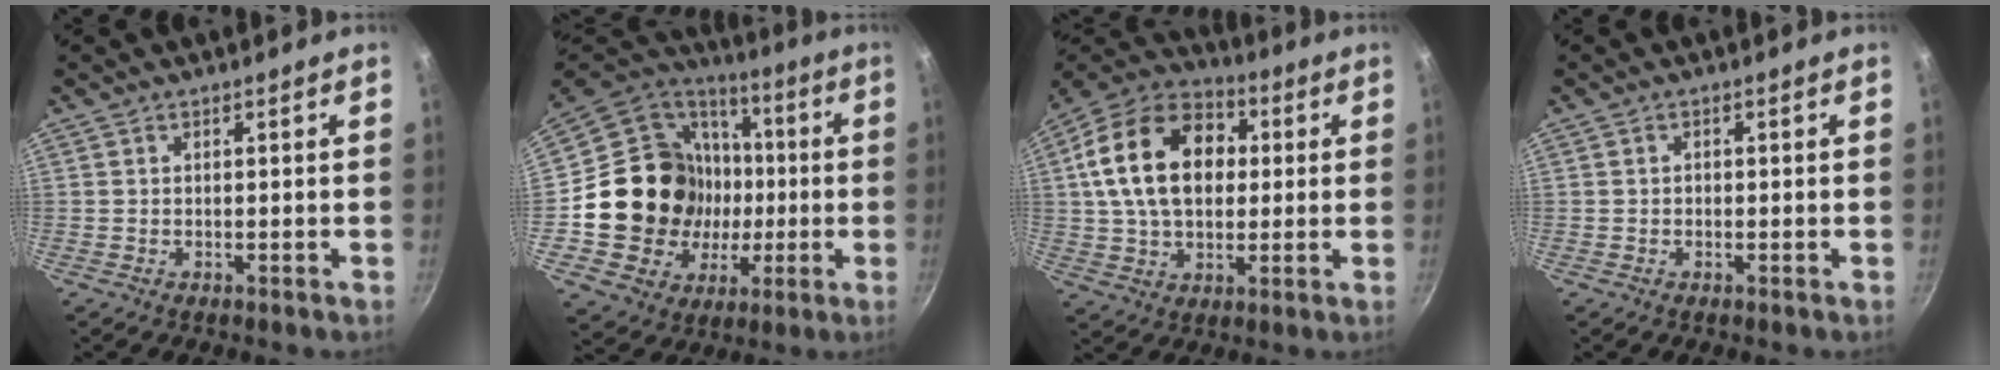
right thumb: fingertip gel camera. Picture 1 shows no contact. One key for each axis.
{"total": 24.1, "fx": -0.3, "fy": 21.2, "fz": 11.4, "tx": -0.179, "ty": 0.026, "tz": 0.015}
{"total": 21.1, "fx": 3.5, "fy": 14.7, "fz": 14.8, "tx": -0.230, "ty": 0.025, "tz": 0.048}
{"total": 0.9, "fx": -0.1, "fy": 0.8, "fz": 0.4, "tx": -0.004, "ty": 0.004, "tz": -0.002}